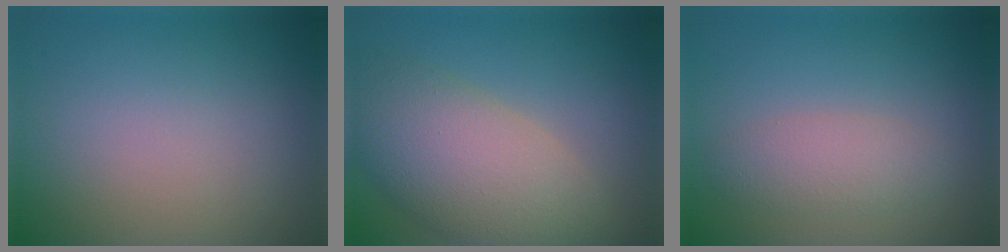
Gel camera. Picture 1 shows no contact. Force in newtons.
{"total": 8.7, "press": 8.6, "slide": 0.9}
{"total": 2.6, "press": 2.6, "slide": 0.2}